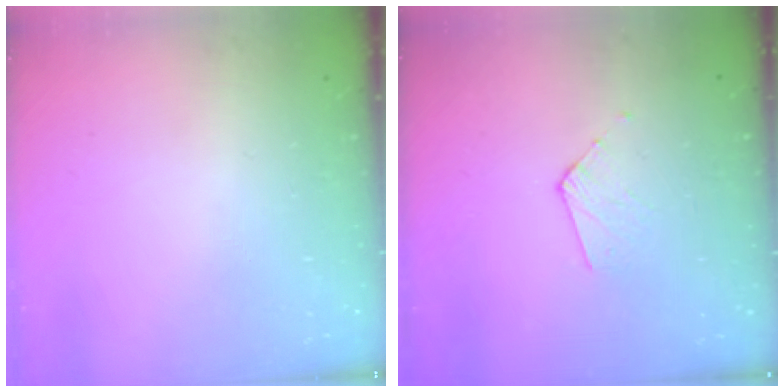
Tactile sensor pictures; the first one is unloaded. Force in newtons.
{"total": 3.4, "press": 3.4, "slide": 0.3}